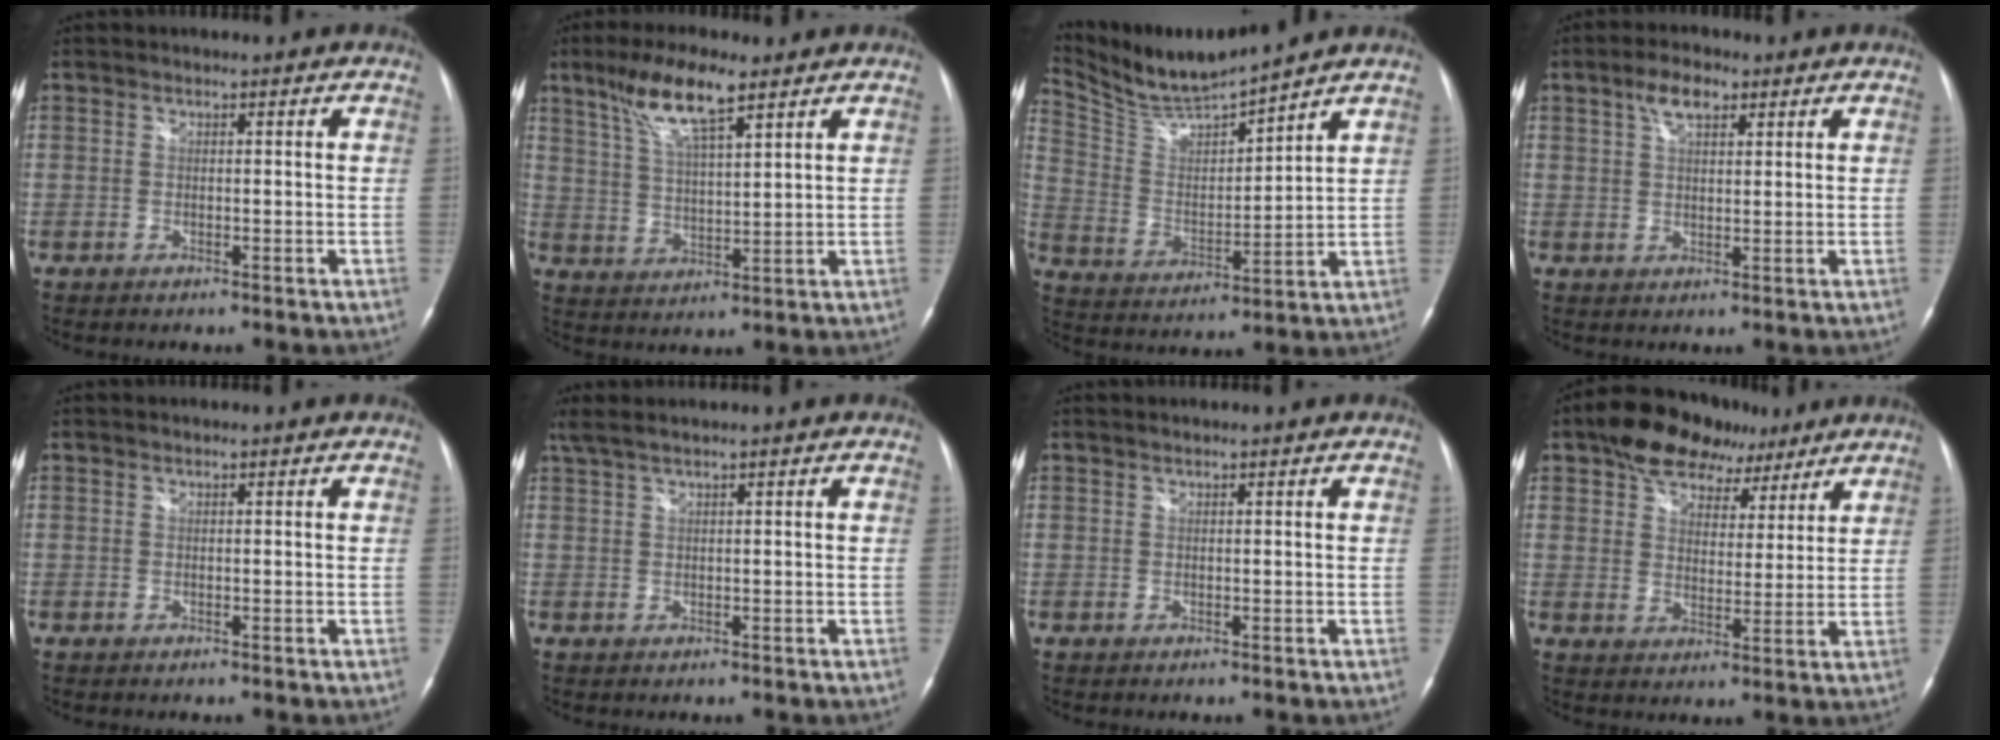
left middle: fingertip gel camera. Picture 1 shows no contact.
{"total": 9.5, "force": [6.2, 1.6, 7.0], "torque": [-0.142, 0.009, 0.118]}
{"total": 10.8, "force": [10.4, -1.4, 2.8], "torque": [-0.070, -0.002, 0.211]}
{"total": 4.6, "force": [2.6, 2.0, 3.2], "torque": [-0.066, 0.012, 0.049]}
{"total": 0.0}
{"total": 3.8, "force": [2.8, -0.3, 2.6], "torque": [-0.059, 0.032, 0.059]}
{"total": 0.7, "force": [0.6, -0.1, 0.3], "torque": [-0.010, 0.007, 0.015]}
{"total": 11.4, "force": [7.7, 6.6, 5.2], "torque": [-0.075, 0.029, 0.123]}